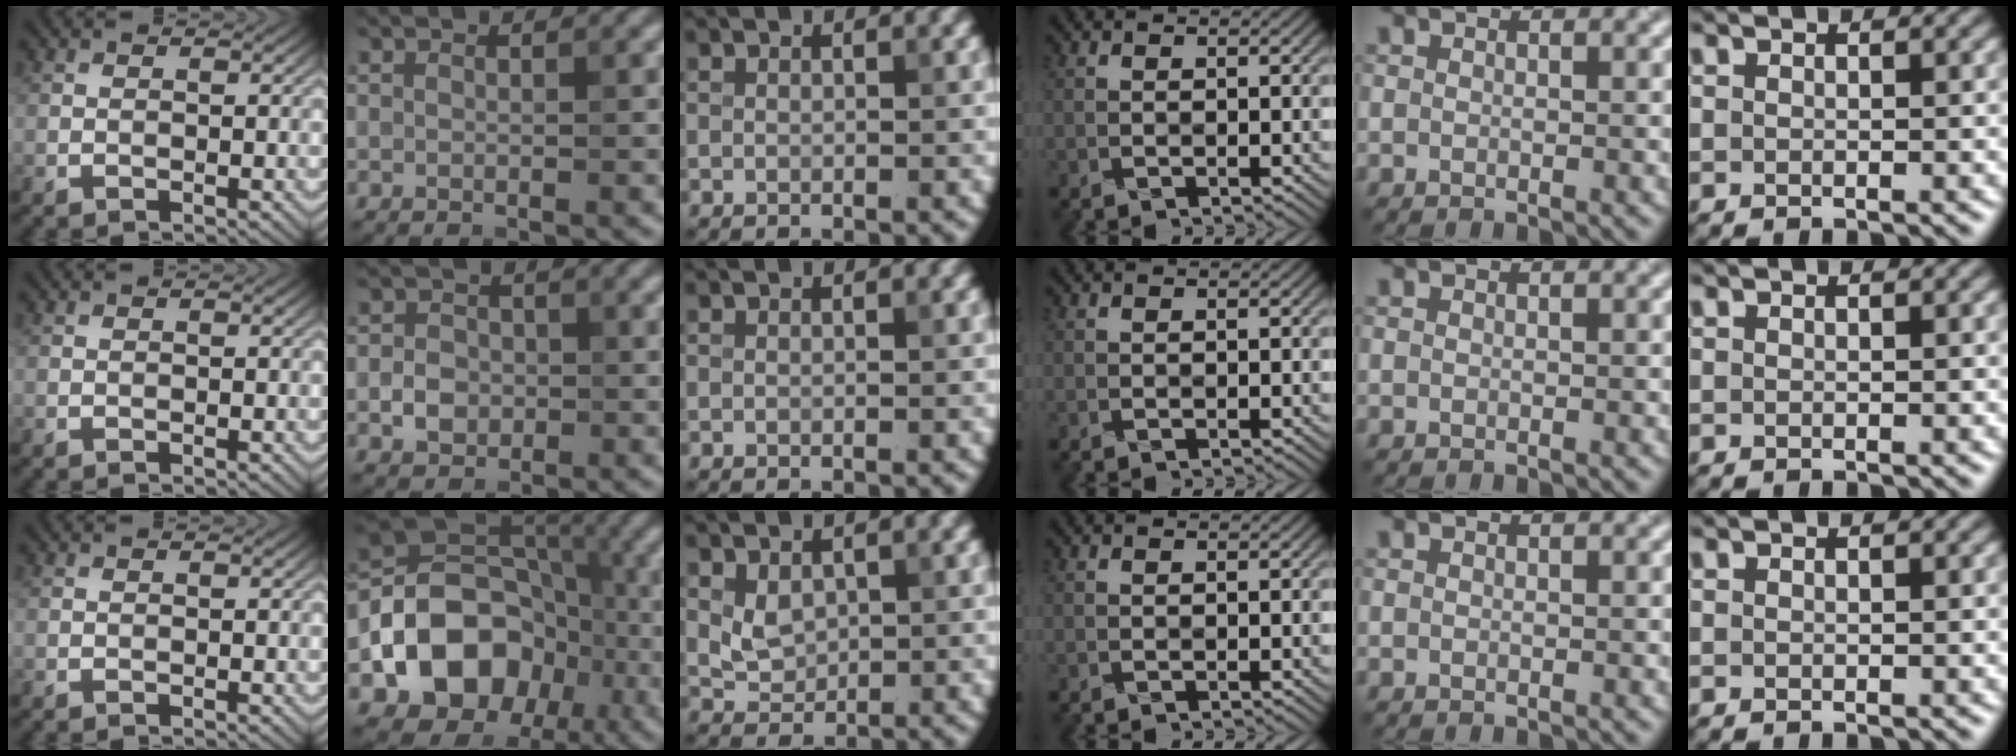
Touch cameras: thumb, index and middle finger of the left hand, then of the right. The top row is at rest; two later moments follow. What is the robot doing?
{"motion": "fold", "object": "envelope"}